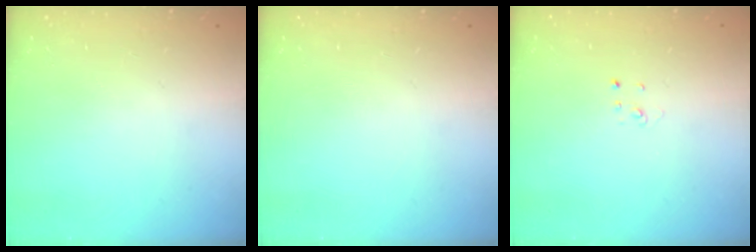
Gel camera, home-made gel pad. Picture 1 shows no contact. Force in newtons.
{"total": 0.0}
{"total": 2.0, "press": 2.0, "slide": 0.1}